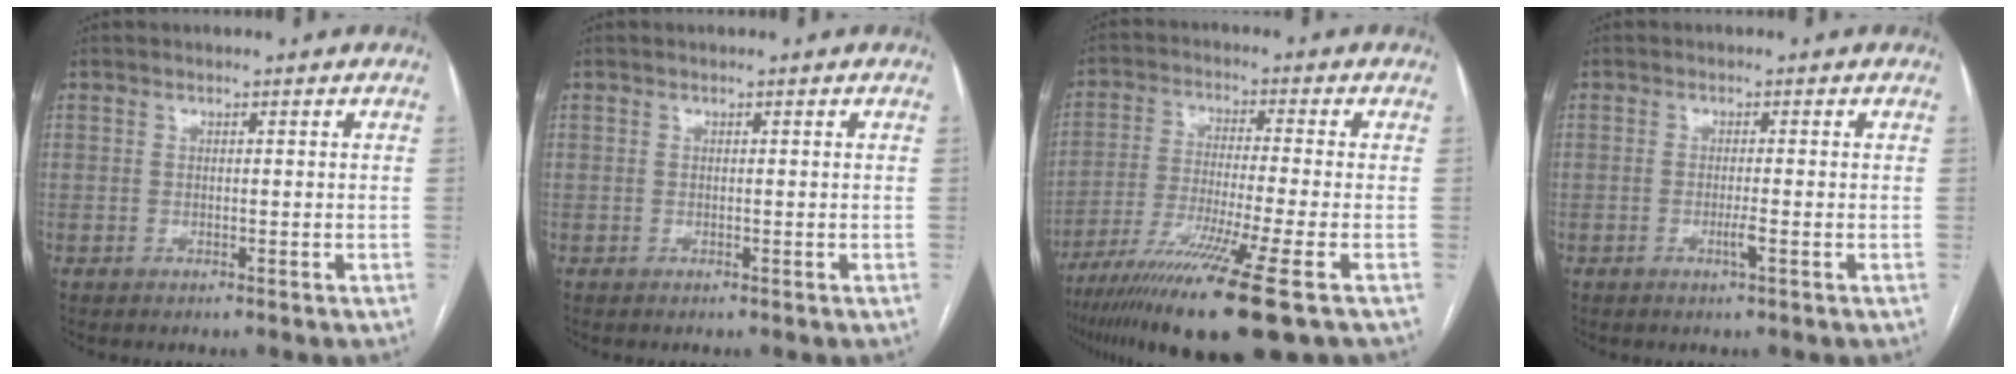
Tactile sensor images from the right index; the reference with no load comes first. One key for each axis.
{"total": 0.0}
{"total": 15.8, "fx": -9.9, "fy": -1.1, "fz": 12.2, "tx": -0.220, "ty": -0.046, "tz": -0.170}
{"total": 1.7, "fx": -0.7, "fy": -0.2, "fz": 1.6, "tx": -0.032, "ty": -0.003, "tz": -0.013}